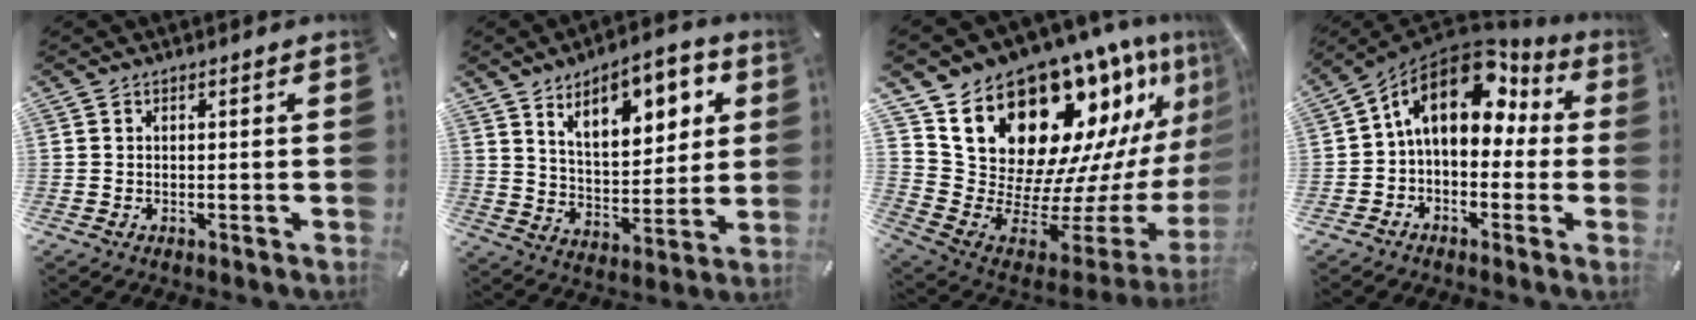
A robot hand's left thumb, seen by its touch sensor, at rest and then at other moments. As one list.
[{"total": 11.2, "force": [7.0, 5.8, 6.4], "torque": [-0.085, -0.036, 0.118]}, {"total": 23.9, "force": [16.5, 12.7, 11.7], "torque": [-0.151, -0.169, 0.323]}, {"total": 16.0, "force": [5.2, 10.3, 11.1], "torque": [-0.178, -0.016, 0.088]}]